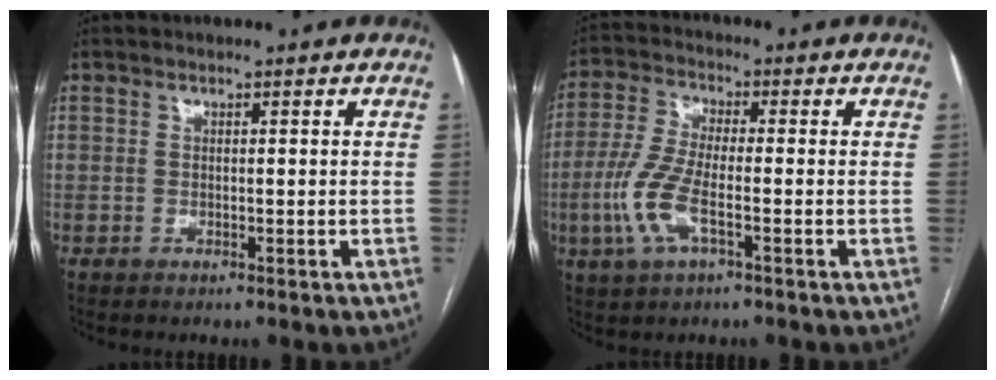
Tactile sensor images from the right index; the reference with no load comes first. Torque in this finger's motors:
{"motor_torque": [0.41, -0.22, 0.35, 0.17]}